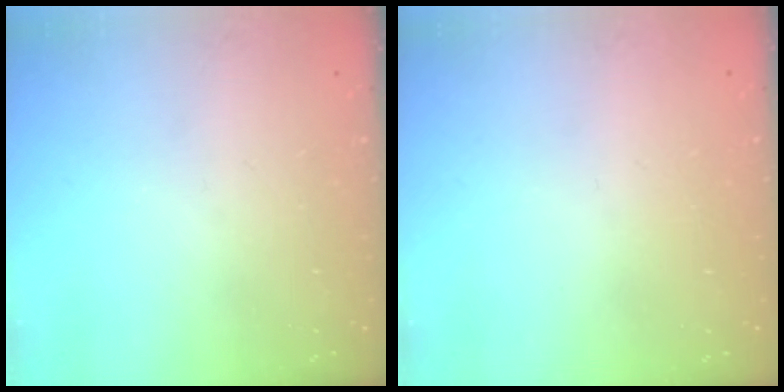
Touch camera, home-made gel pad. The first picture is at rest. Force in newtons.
{"total": 0.7, "press": 0.7, "slide": 0.3}